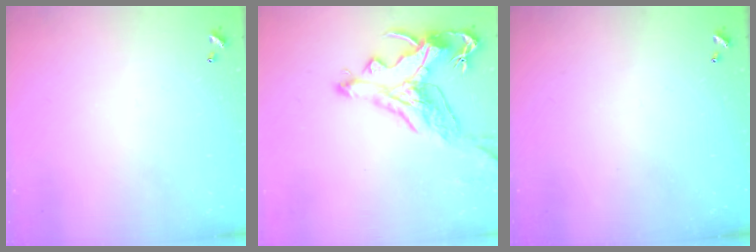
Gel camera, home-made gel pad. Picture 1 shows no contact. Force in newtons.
{"total": 2.2, "press": 1.7, "slide": 1.3}
{"total": 0.0}